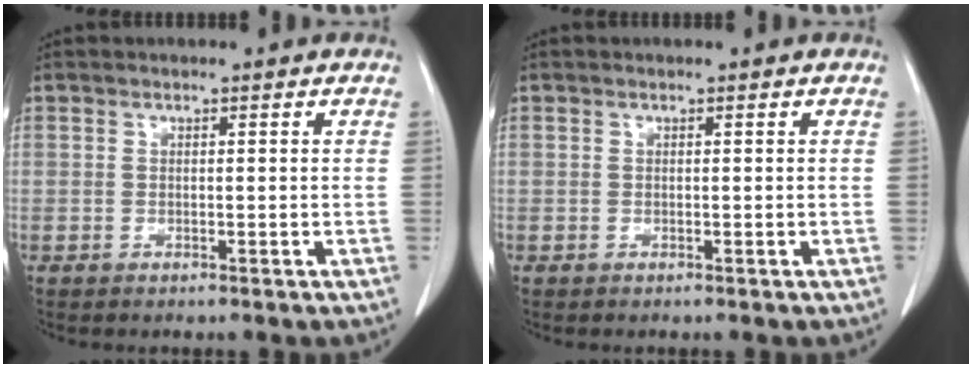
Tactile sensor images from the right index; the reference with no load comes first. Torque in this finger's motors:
{"motor_torque": [0.00, 0.00, 0.00, 0.00]}